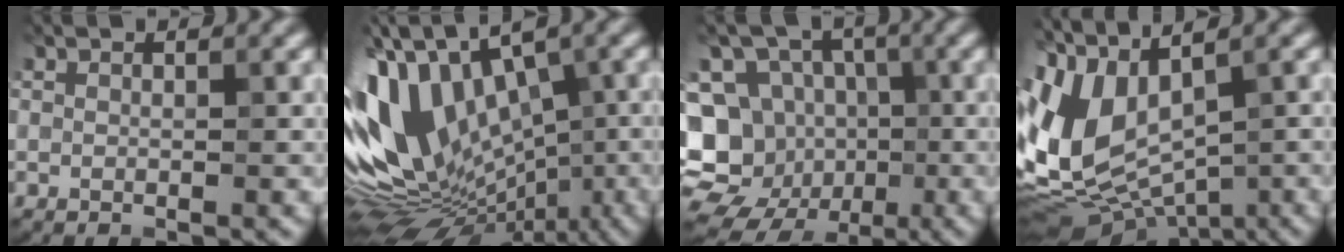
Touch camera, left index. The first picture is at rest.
{"total": 16.0, "force": [-0.4, 9.0, 13.1], "torque": [-0.253, 0.008, 0.004]}
{"total": 15.8, "force": [-4.2, 14.2, 5.6], "torque": [-0.134, 0.003, -0.064]}
{"total": 10.8, "force": [0.3, 6.2, 8.9], "torque": [-0.202, -0.013, 0.024]}